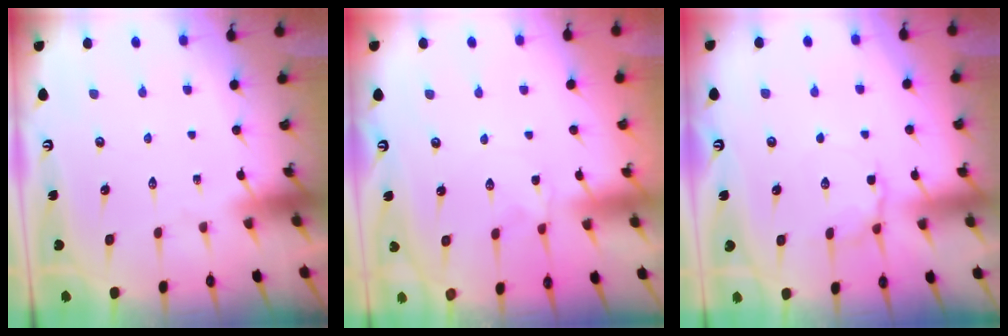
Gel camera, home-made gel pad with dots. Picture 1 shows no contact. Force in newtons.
{"total": 1.4, "press": 1.4, "slide": 0.3}
{"total": 5.3, "press": 5.1, "slide": 1.5}